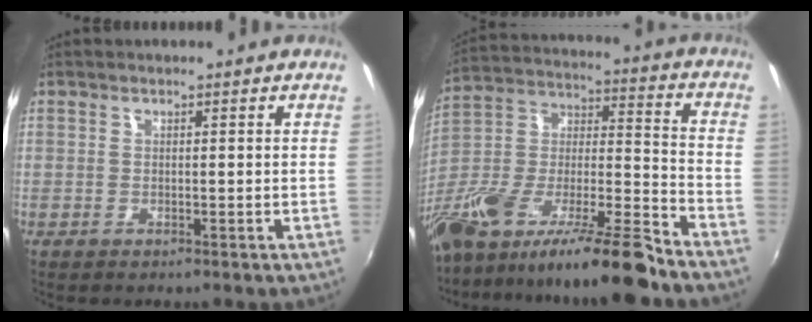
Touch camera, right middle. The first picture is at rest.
{"total": 24.4, "force": [-17.9, 3.0, 16.3], "torque": [-0.276, -0.026, -0.316]}